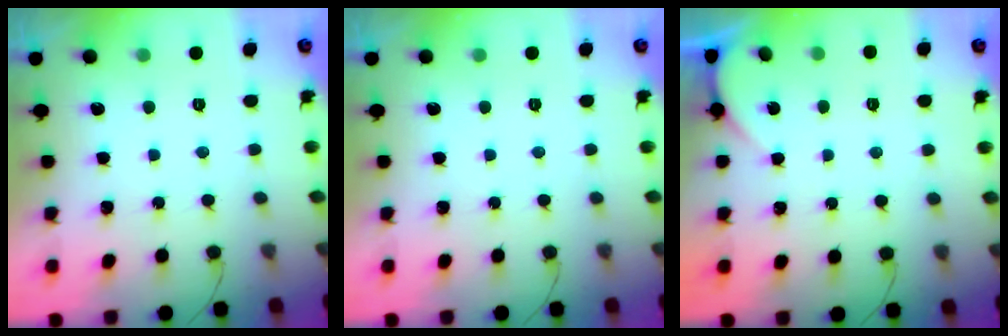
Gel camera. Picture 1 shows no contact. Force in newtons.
{"total": 0.0}
{"total": 2.4, "press": 2.4, "slide": 0.3}